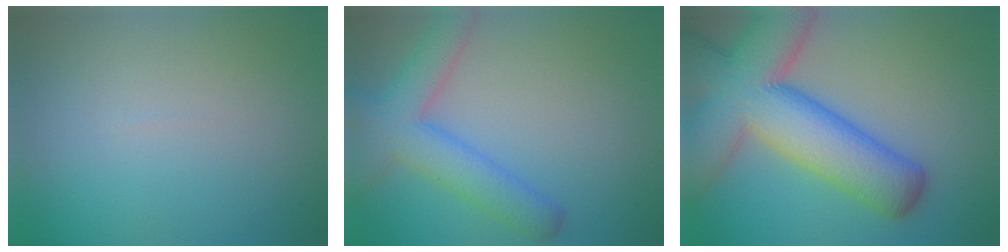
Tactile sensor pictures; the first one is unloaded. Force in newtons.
{"total": 4.5, "press": 4.5, "slide": 0.3}
{"total": 14.2, "press": 14.2, "slide": 0.7}